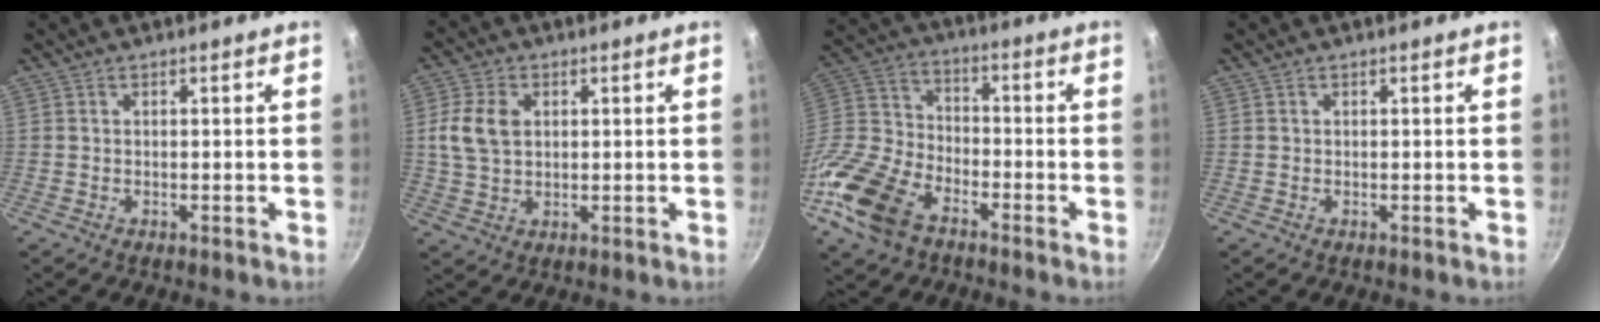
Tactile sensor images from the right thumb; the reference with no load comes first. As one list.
[{"total": 7.6, "force": [1.4, 5.3, 5.2], "torque": [-0.103, 0.002, 0.030]}, {"total": 17.7, "force": [-9.9, 10.5, 10.3], "torque": [-0.225, 0.037, -0.198]}, {"total": 0.0}]